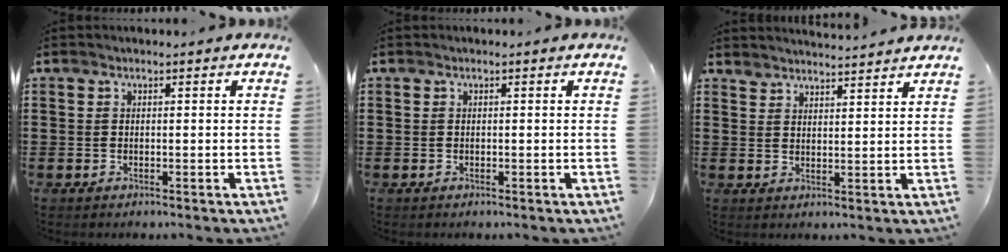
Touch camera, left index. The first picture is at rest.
{"total": 0.0}
{"total": 3.2, "force": [3.1, -0.3, -0.6], "torque": [0.000, -0.019, 0.056]}